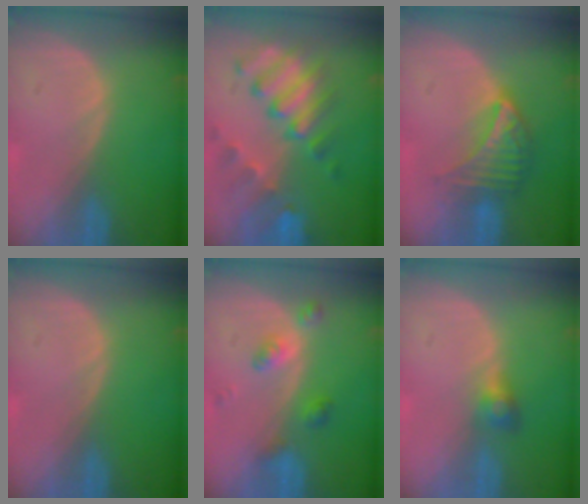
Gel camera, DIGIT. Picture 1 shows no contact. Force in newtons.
{"total": 10.0, "press": 8.9, "slide": 4.6}
{"total": 7.3, "press": 6.3, "slide": 3.5}
{"total": 0.0}
{"total": 4.2, "press": 4.2, "slide": 0.2}
{"total": 2.6, "press": 2.5, "slide": 0.2}